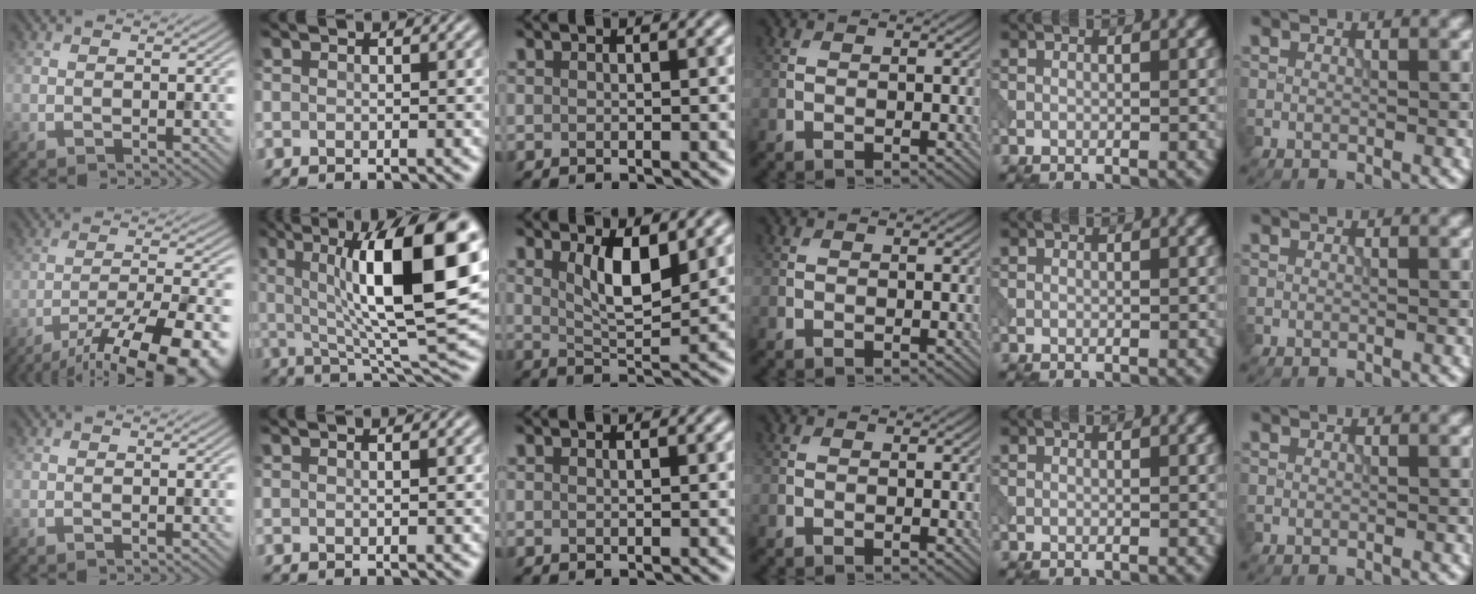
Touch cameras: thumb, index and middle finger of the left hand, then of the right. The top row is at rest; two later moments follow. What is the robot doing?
{"motion": "pour", "object": "beaker"}